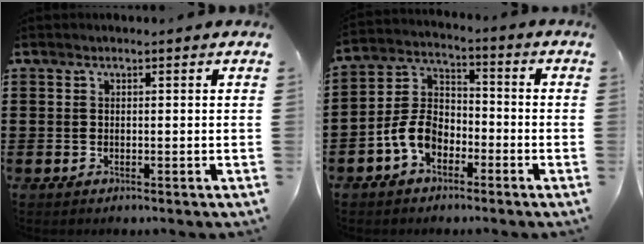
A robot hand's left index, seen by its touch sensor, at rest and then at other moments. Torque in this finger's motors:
{"motor_torque": [0.69, 0.27, 0.39, 0.14]}